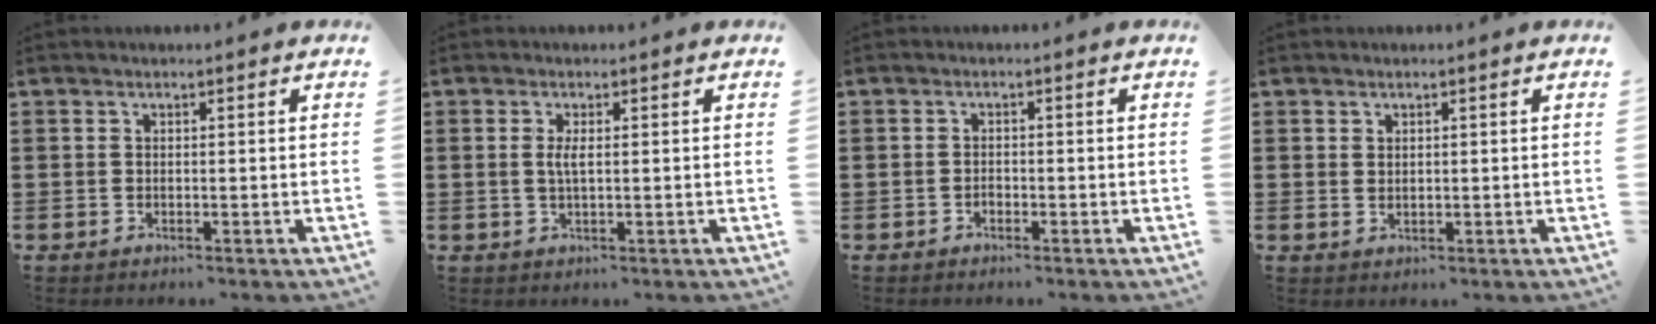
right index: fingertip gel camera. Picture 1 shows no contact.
{"total": 2.0, "force": [0.2, 0.3, 2.0], "torque": [-0.040, -0.003, 0.002]}
{"total": 0.8, "force": [-0.5, 0.6, 0.2], "torque": [-0.005, 0.000, -0.011]}
{"total": 1.1, "force": [0.9, 0.6, 0.2], "torque": [-0.006, 0.004, 0.016]}